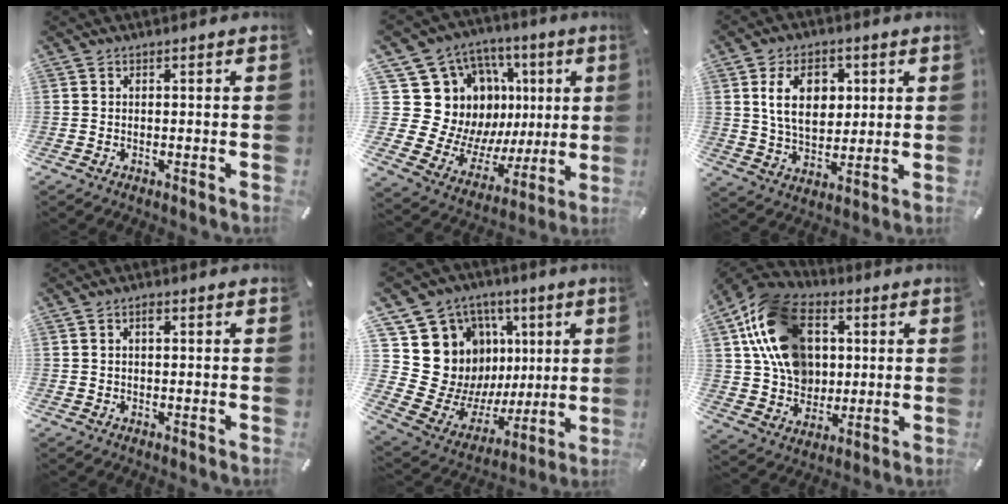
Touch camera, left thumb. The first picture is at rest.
{"total": 19.6, "force": [5.4, 17.3, 7.3], "torque": [-0.132, -0.071, 0.141]}
{"total": 11.7, "force": [3.4, 8.2, 7.6], "torque": [-0.139, 0.002, 0.057]}
{"total": 1.5, "force": [0.6, 0.6, 1.2], "torque": [-0.018, 0.001, 0.007]}
{"total": 16.4, "force": [3.9, 15.5, 4.0], "torque": [-0.066, -0.068, 0.115]}
{"total": 19.6, "force": [5.3, 15.2, 11.2], "torque": [-0.230, -0.012, 0.102]}